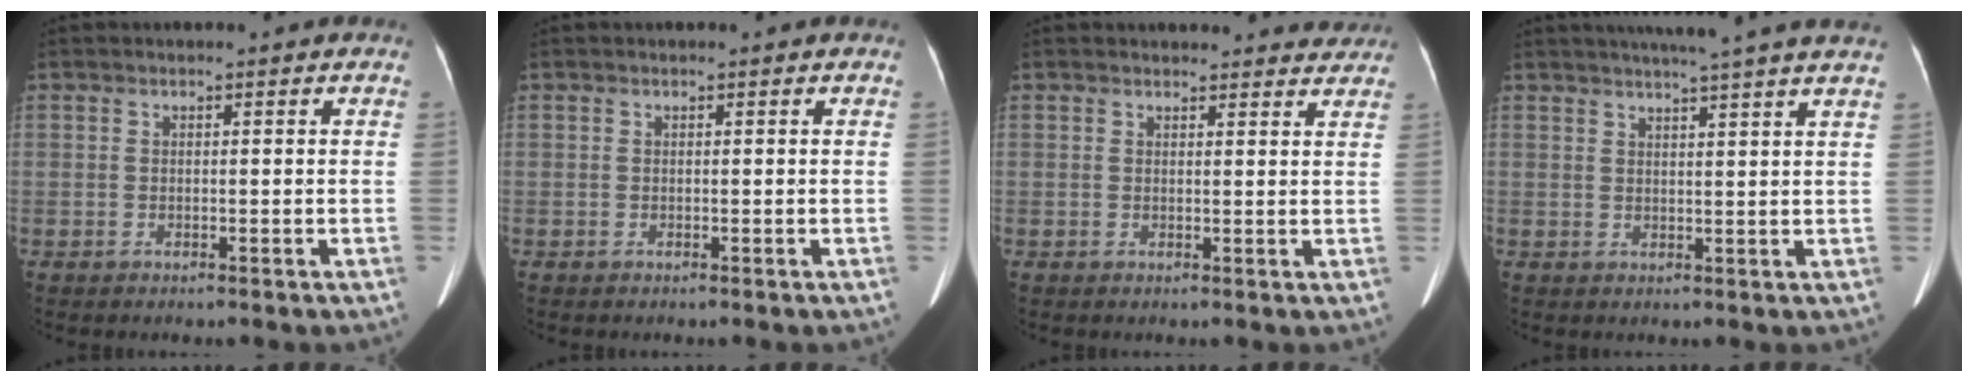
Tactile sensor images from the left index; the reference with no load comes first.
{"total": 0.0}
{"total": 8.9, "force": [8.5, 2.5, 1.1], "torque": [0.017, 0.005, 0.073]}
{"total": 11.8, "force": [10.2, -0.4, 6.0], "torque": [-0.088, 0.017, 0.115]}